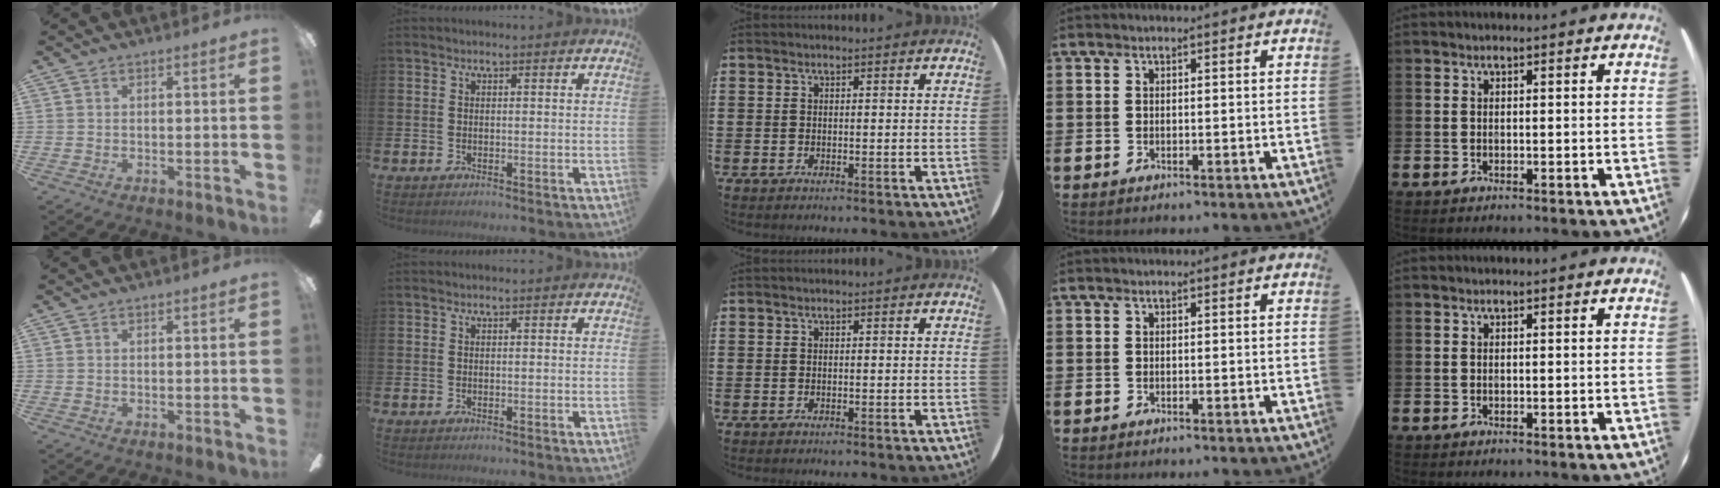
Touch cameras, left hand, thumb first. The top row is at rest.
{}